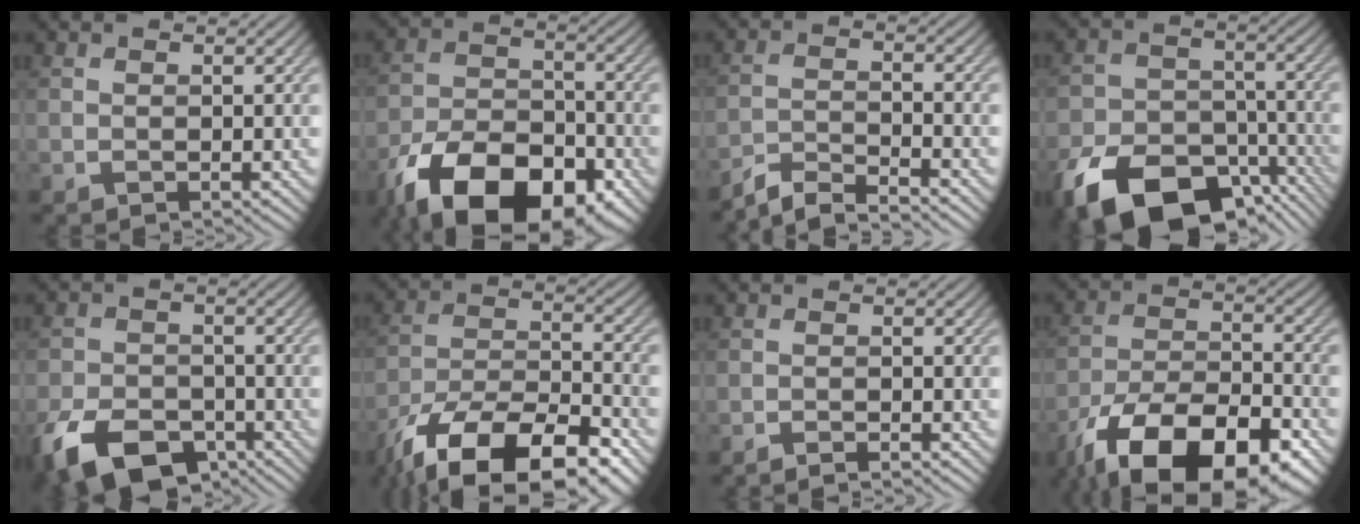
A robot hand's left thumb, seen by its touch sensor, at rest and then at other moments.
{"total": 16.2, "force": [-10.0, 8.2, 9.8], "torque": [-0.201, -0.032, -0.171]}
{"total": 5.1, "force": [-4.8, 0.6, 1.8], "torque": [-0.037, -0.001, -0.094]}
{"total": 15.1, "force": [-9.5, 8.7, 8.0], "torque": [-0.173, -0.038, -0.155]}
{"total": 10.7, "force": [-6.4, 6.1, 5.9], "torque": [-0.125, -0.026, -0.114]}
{"total": 16.3, "force": [-11.3, 6.4, 9.9], "torque": [-0.213, -0.031, -0.186]}
{"total": 1.4, "force": [-1.2, 0.1, 0.7], "torque": [-0.007, 0.001, -0.024]}
{"total": 17.4, "force": [-11.0, 7.7, 11.1], "torque": [-0.216, -0.033, -0.176]}